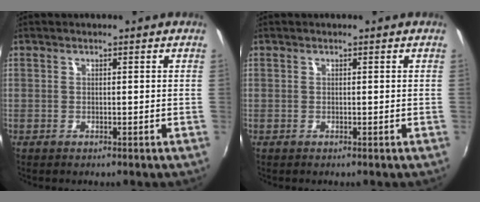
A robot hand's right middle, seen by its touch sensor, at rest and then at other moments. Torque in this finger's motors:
{"motor_torque": [0.02, -0.01, 0.01, 0.01]}